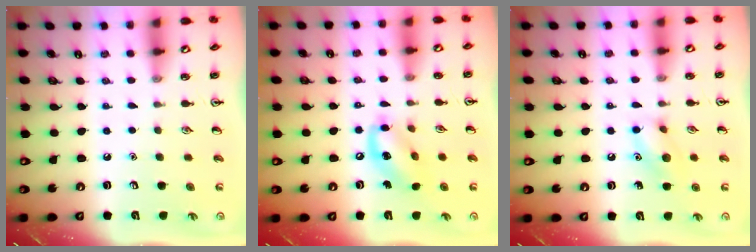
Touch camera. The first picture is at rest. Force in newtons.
{"total": 11.2, "press": 11.0, "slide": 2.2}
{"total": 8.6, "press": 8.6, "slide": 0.7}